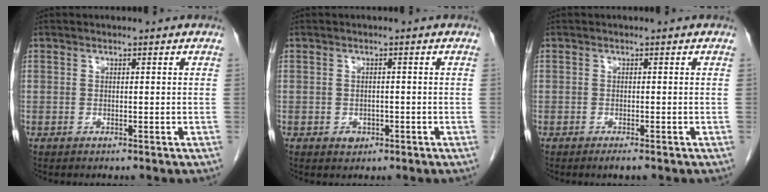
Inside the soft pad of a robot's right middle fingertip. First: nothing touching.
{"total": 1.7, "force": [-0.8, 1.3, 0.7], "torque": [-0.010, 0.004, -0.005]}
{"total": 1.3, "force": [-1.0, 0.1, 0.9], "torque": [-0.014, -0.003, -0.013]}